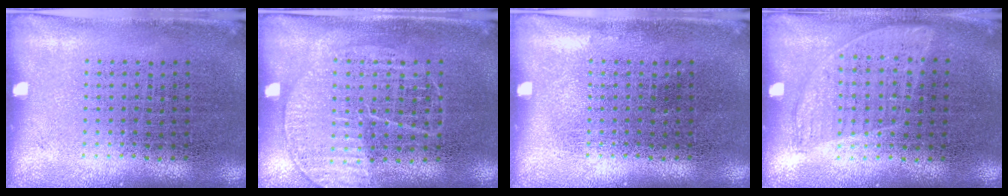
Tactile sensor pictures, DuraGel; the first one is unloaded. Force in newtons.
{"total": 1.3, "press": 1.3, "slide": 0.3}
{"total": 0.0}
{"total": 0.9, "press": 0.8, "slide": 0.5}